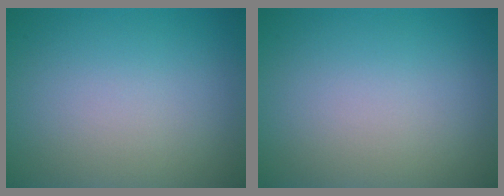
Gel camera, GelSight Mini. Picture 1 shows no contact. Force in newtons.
{"total": 0.0}